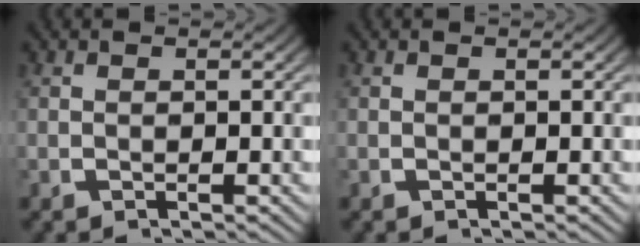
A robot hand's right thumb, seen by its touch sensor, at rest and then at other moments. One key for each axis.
{"total": 0.0}